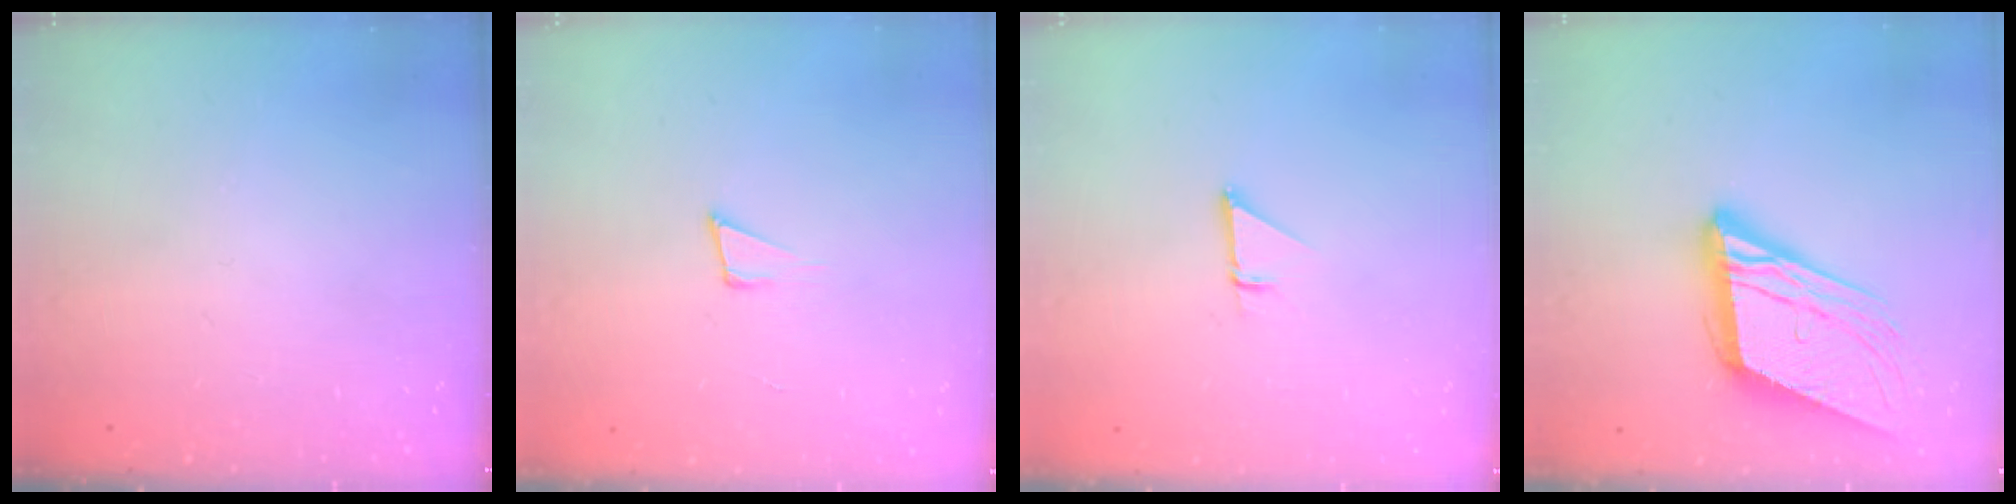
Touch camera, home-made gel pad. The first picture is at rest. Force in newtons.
{"total": 4.0, "press": 2.5, "slide": 3.1}
{"total": 0.9, "press": 0.9, "slide": 0.1}
{"total": 18.1, "press": 17.7, "slide": 3.6}